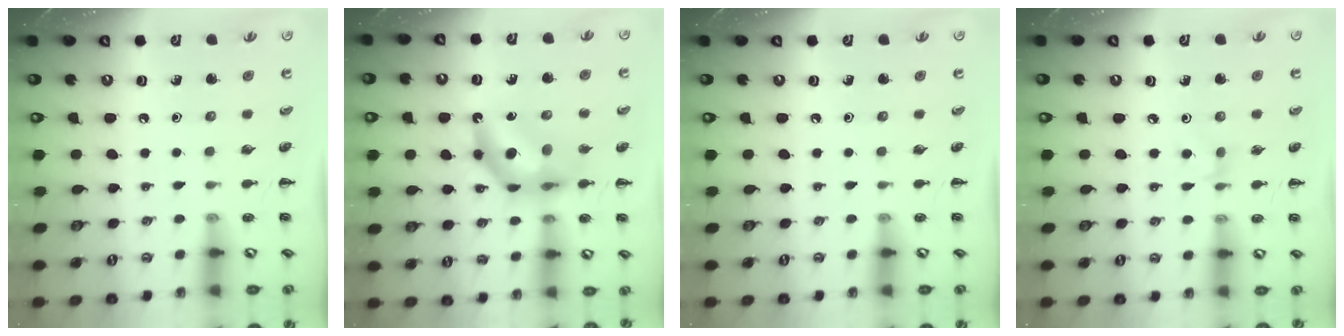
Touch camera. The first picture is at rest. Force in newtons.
{"total": 11.4, "press": 10.9, "slide": 3.4}
{"total": 0.0}
{"total": 2.9, "press": 2.6, "slide": 1.2}